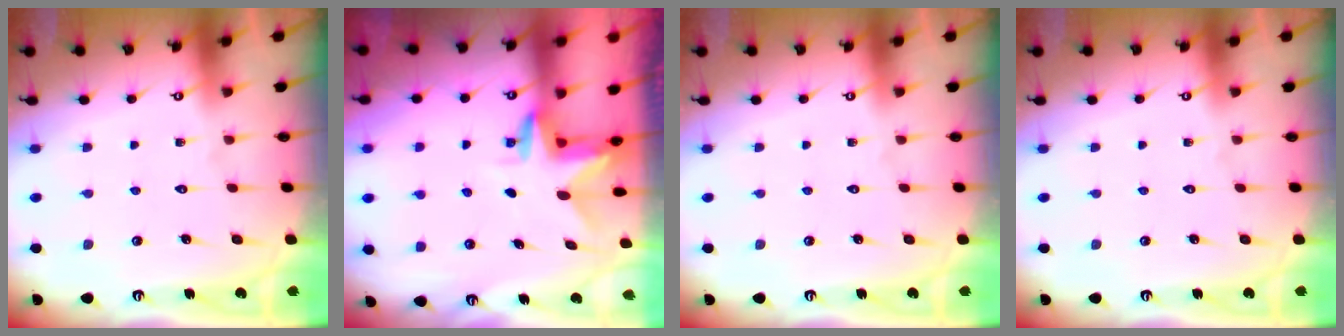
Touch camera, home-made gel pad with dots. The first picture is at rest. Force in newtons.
{"total": 3.0, "press": 3.0, "slide": 0.2}
{"total": 0.0}
{"total": 0.0}